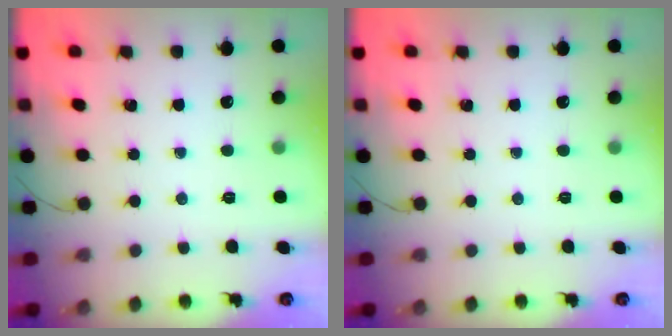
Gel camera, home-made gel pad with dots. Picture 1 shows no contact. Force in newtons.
{"total": 0.0}